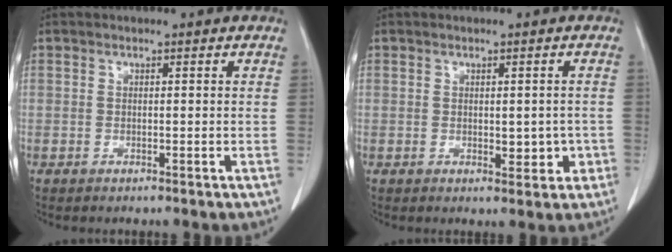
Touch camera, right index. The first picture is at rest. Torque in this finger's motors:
{"motor_torque": [-0.09, 0.22, -0.05, 0.01]}